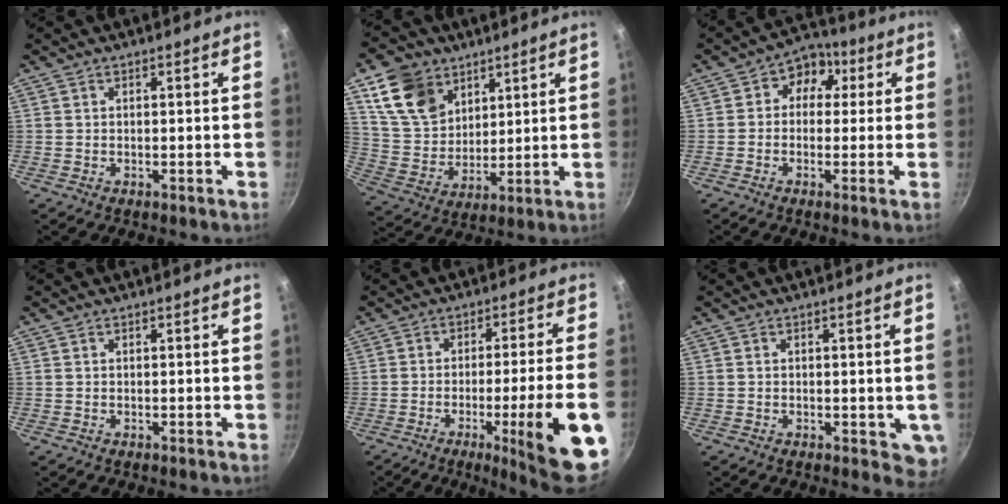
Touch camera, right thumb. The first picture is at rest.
{"total": 14.5, "force": [7.9, 10.3, 6.5], "torque": [-0.090, -0.026, 0.160]}
{"total": 6.6, "force": [0.9, 5.6, 3.3], "torque": [-0.008, 0.012, -0.007]}
{"total": 0.0}
{"total": 16.8, "force": [-6.7, 1.3, 15.3], "torque": [-0.199, 0.025, -0.091]}
{"total": 4.7, "force": [-0.7, 2.6, 3.9], "torque": [-0.031, -0.008, -0.007]}